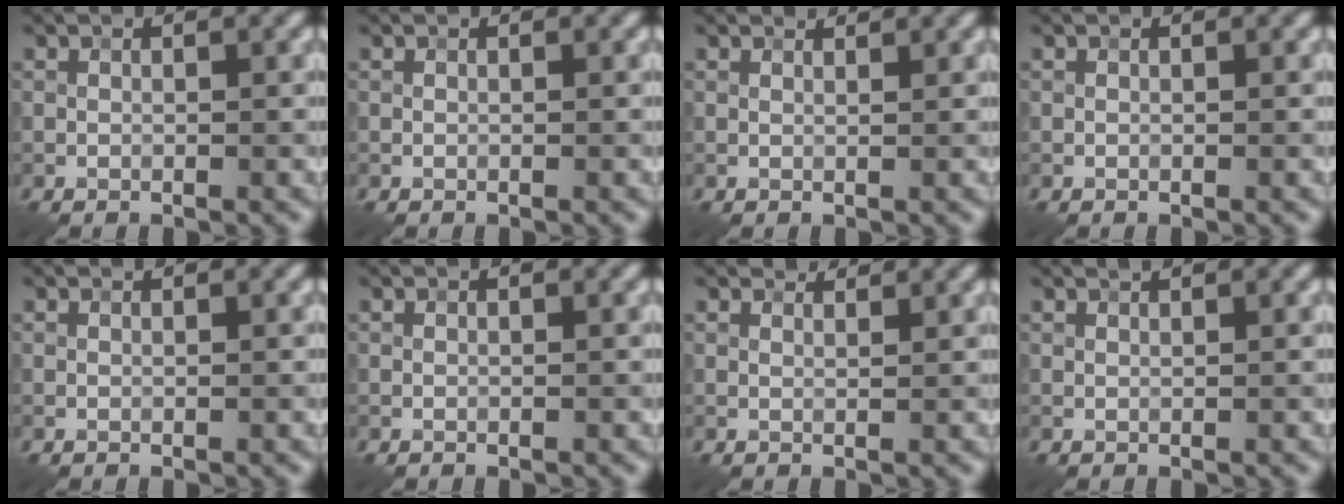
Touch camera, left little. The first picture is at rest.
{"total": 0.0}
{"total": 1.0, "force": [1.0, 0.1, 0.3], "torque": [-0.011, -0.002, 0.012]}
{"total": 0.0}
{"total": 0.0}
{"total": 0.0}
{"total": 2.0, "force": [1.9, 0.3, 0.6], "torque": [-0.019, 0.001, 0.025]}
{"total": 0.6, "force": [0.5, 0.0, 0.2], "torque": [-0.006, -0.002, 0.008]}